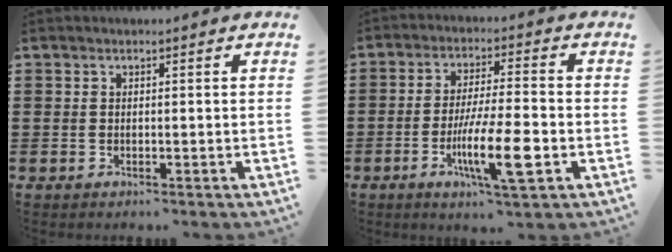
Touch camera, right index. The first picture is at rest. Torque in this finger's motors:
{"motor_torque": [0.48, 0.03, 0.35, 0.15]}